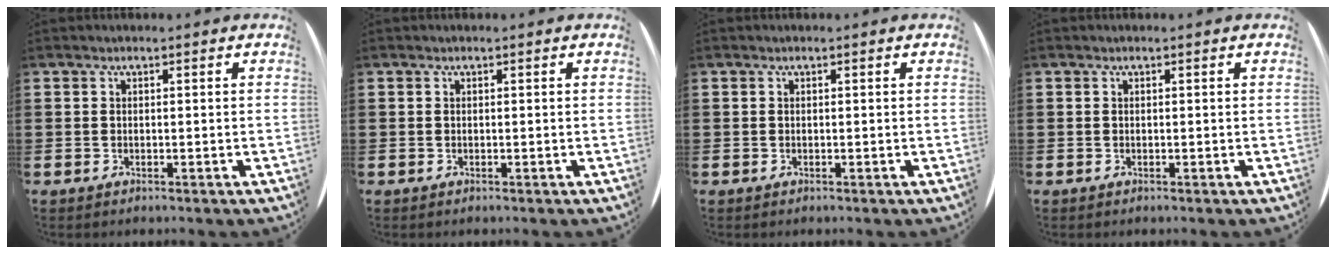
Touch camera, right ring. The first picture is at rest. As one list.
[{"total": 0.0}, {"total": 0.0}, {"total": 0.0}]